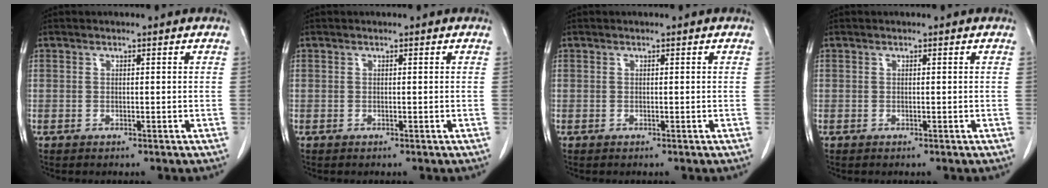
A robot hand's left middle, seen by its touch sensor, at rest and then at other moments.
{"total": 0.0}
{"total": 0.0}
{"total": 0.0}